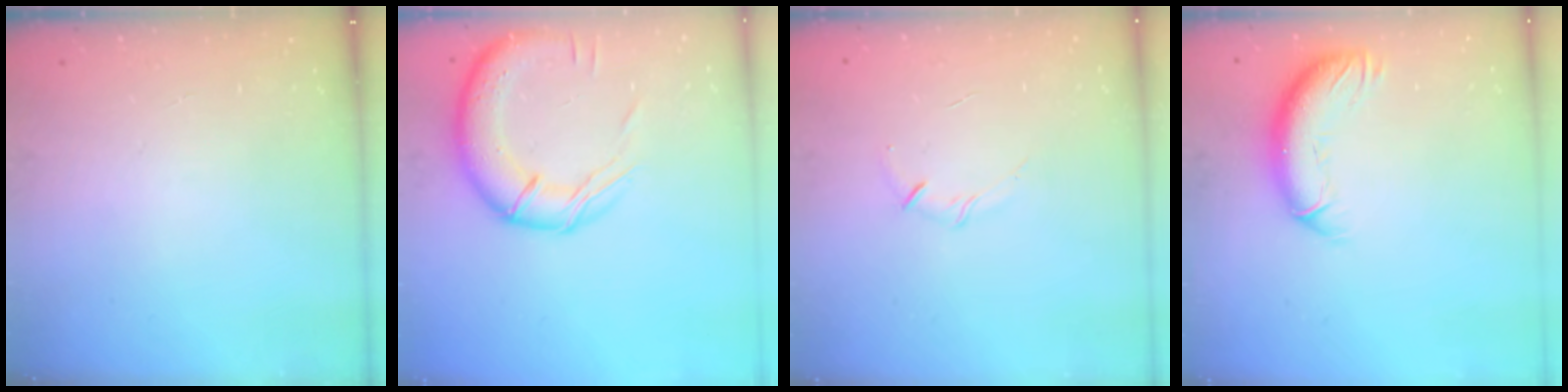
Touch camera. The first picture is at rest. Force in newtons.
{"total": 16.5, "press": 16.2, "slide": 2.9}
{"total": 3.7, "press": 3.6, "slide": 1.1}
{"total": 11.7, "press": 11.5, "slide": 2.1}